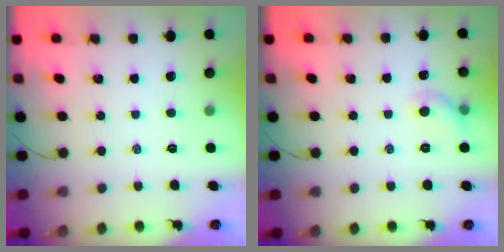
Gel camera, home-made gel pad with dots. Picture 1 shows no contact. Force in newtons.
{"total": 5.6, "press": 5.5, "slide": 1.0}